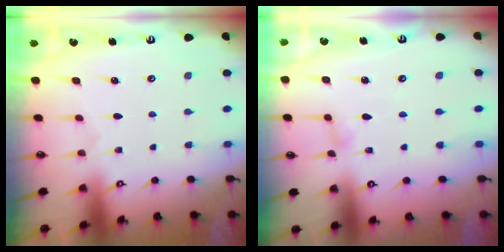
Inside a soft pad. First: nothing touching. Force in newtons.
{"total": 4.1, "press": 4.1, "slide": 0.6}